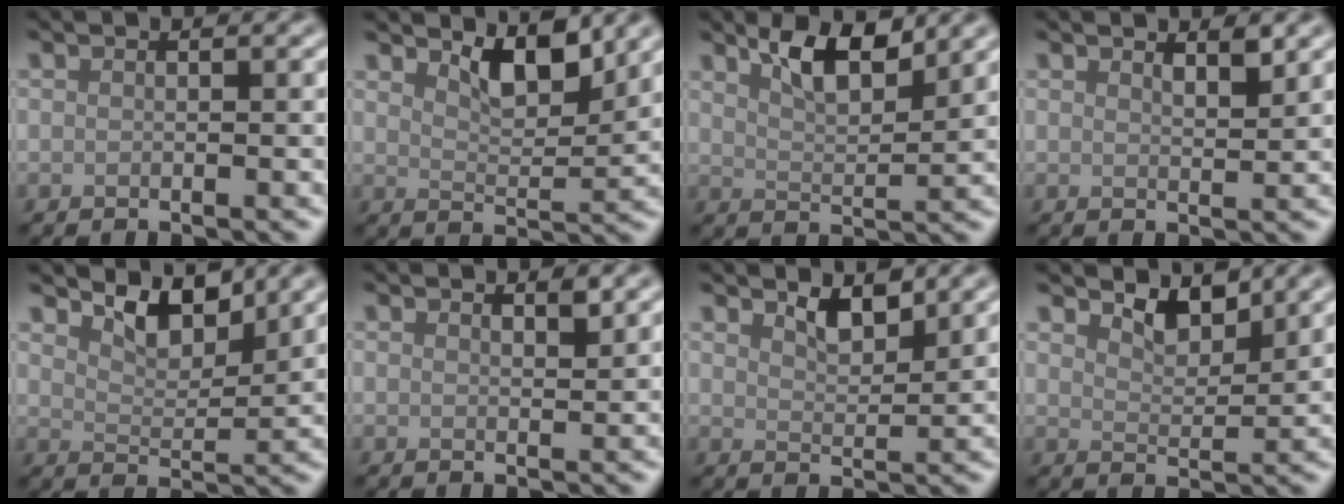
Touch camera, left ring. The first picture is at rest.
{"total": 4.1, "force": [2.9, 1.3, 2.6], "torque": [-0.049, -0.008, 0.045]}
{"total": 4.6, "force": [3.2, 1.4, 3.0], "torque": [-0.055, -0.002, 0.054]}
{"total": 1.6, "force": [1.3, 0.3, 0.8], "torque": [-0.011, -0.001, 0.020]}
{"total": 4.2, "force": [3.6, 1.3, 1.9], "torque": [-0.040, -0.008, 0.058]}
{"total": 1.1, "force": [0.9, 0.2, 0.5], "torque": [-0.006, -0.001, 0.015]}
{"total": 2.6, "force": [1.9, 0.8, 1.5], "torque": [-0.028, -0.006, 0.034]}
{"total": 3.1, "force": [2.7, 0.9, 1.2], "torque": [-0.028, -0.011, 0.042]}